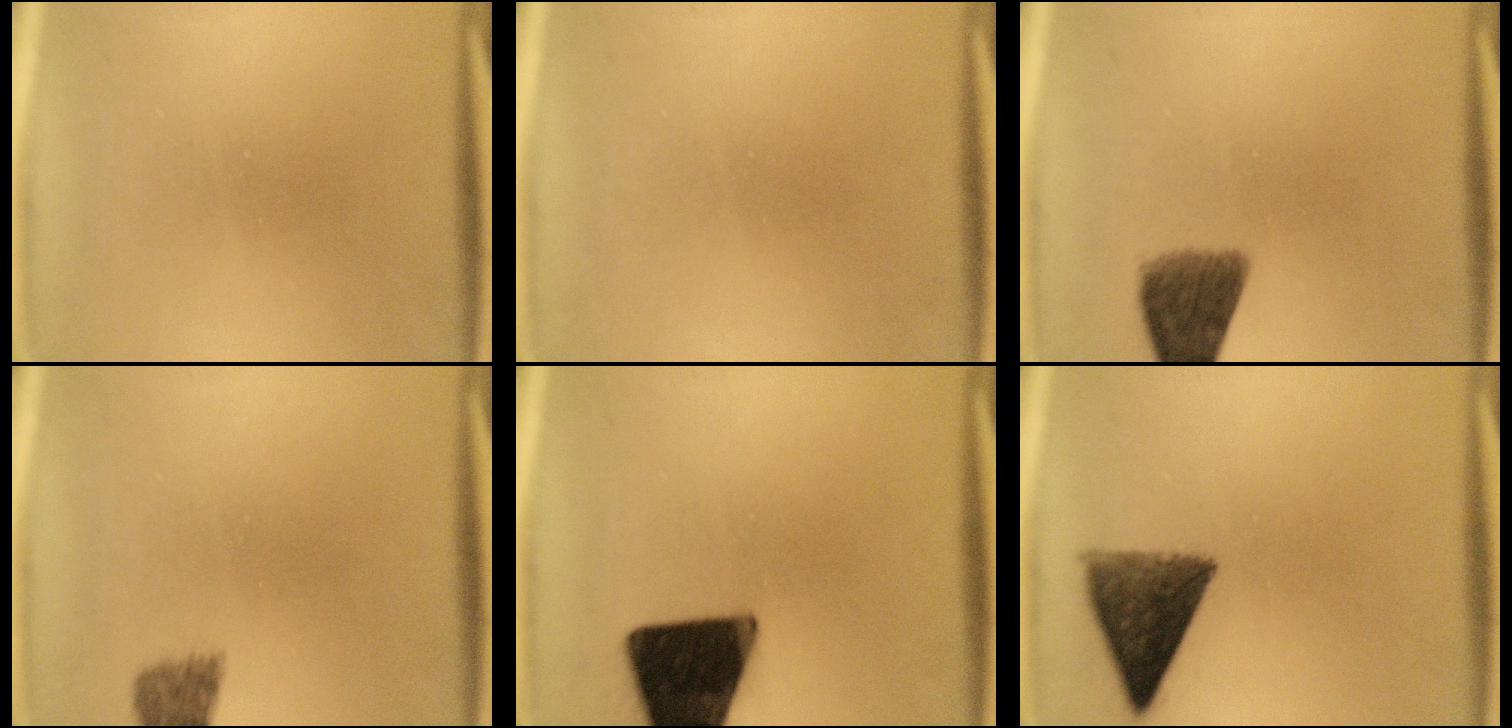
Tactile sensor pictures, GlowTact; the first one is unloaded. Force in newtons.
{"total": 1.7}
{"total": 8.1}
{"total": 2.3}
{"total": 19.6}
{"total": 9.8}